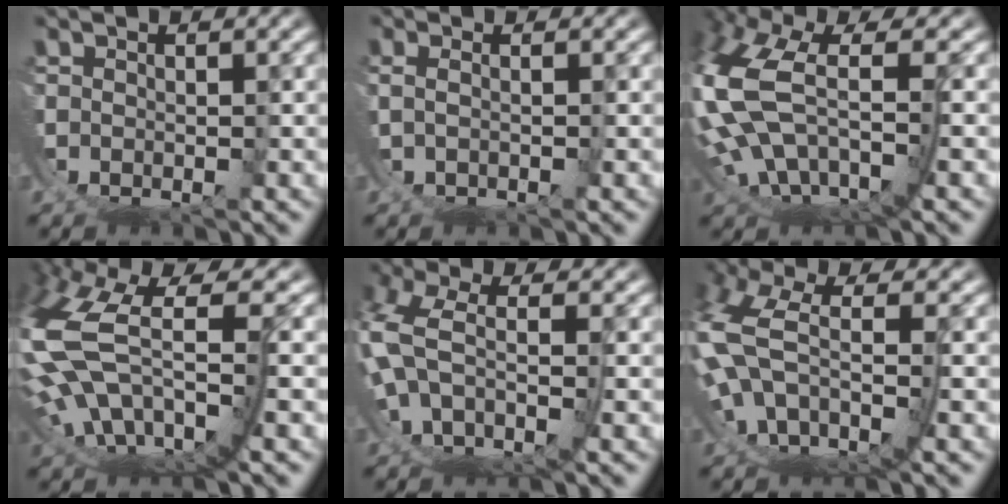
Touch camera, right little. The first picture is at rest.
{"total": 2.0, "force": [0.4, -1.8, 0.7], "torque": [-0.008, 0.006, 0.011]}
{"total": 7.6, "force": [-0.1, 4.2, 6.4], "torque": [-0.172, -0.020, 0.013]}
{"total": 11.1, "force": [-0.5, 7.1, 8.4], "torque": [-0.209, -0.029, 0.002]}
{"total": 5.4, "force": [-1.2, 2.8, 4.5], "torque": [-0.109, -0.022, -0.013]}
{"total": 7.9, "force": [-1.9, 5.3, 5.5], "torque": [-0.146, -0.033, -0.022]}